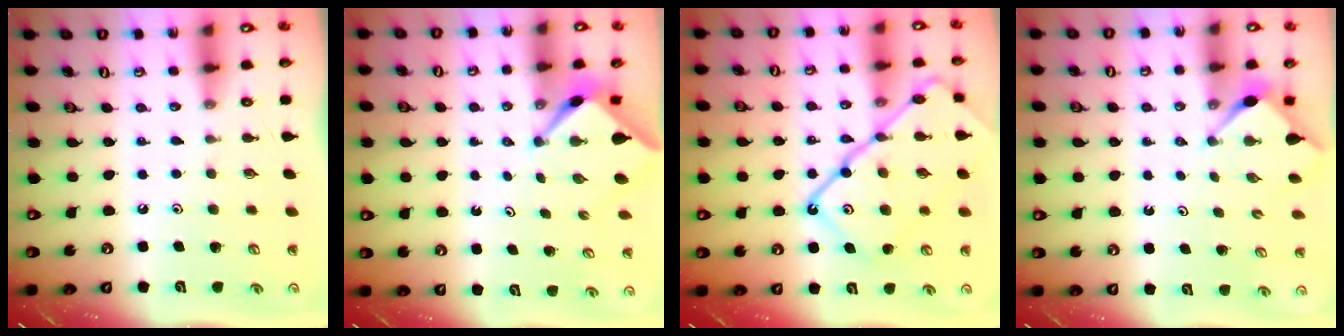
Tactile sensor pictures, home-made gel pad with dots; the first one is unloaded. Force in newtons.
{"total": 2.6, "press": 2.6, "slide": 0.3}
{"total": 20.3, "press": 20.2, "slide": 1.8}
{"total": 2.7, "press": 2.7, "slide": 0.3}